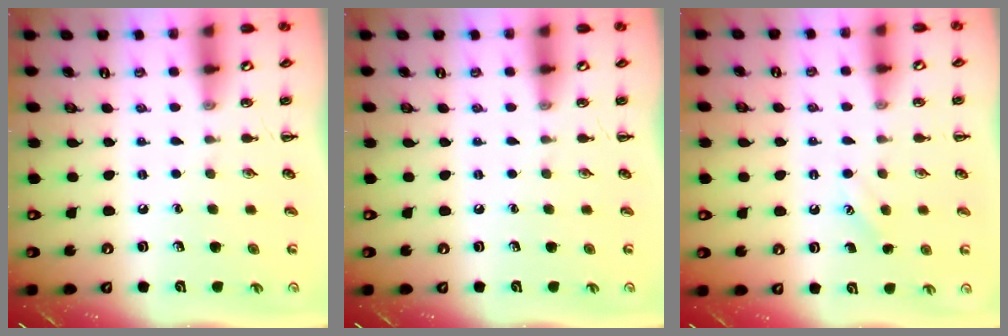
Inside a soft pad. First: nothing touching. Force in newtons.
{"total": 0.0}
{"total": 2.5, "press": 2.5, "slide": 0.6}